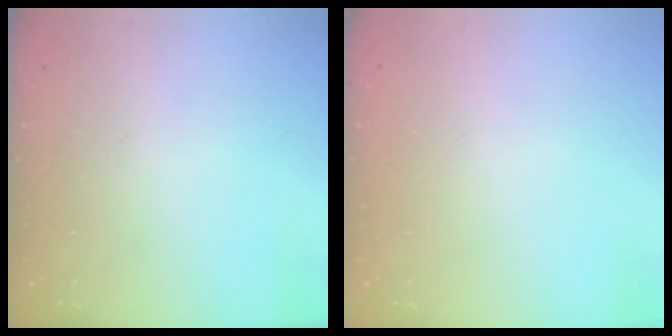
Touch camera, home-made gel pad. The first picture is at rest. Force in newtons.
{"total": 0.0}